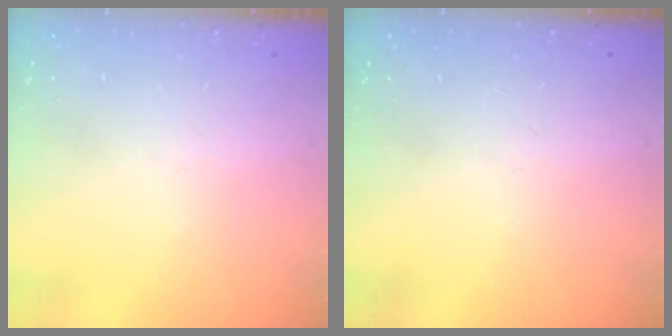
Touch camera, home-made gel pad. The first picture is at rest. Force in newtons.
{"total": 0.0}